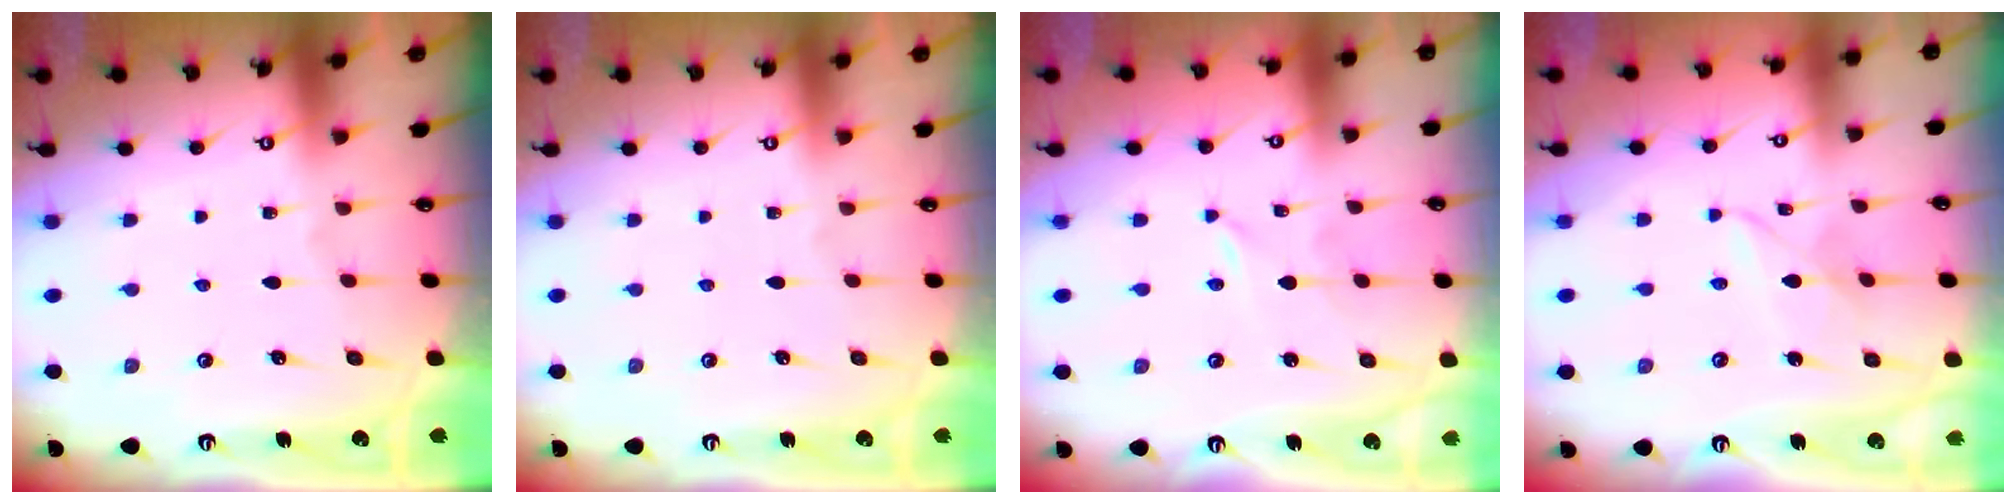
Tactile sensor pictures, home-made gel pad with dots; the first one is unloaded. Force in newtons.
{"total": 0.0}
{"total": 0.0}
{"total": 3.8, "press": 3.8, "slide": 0.3}